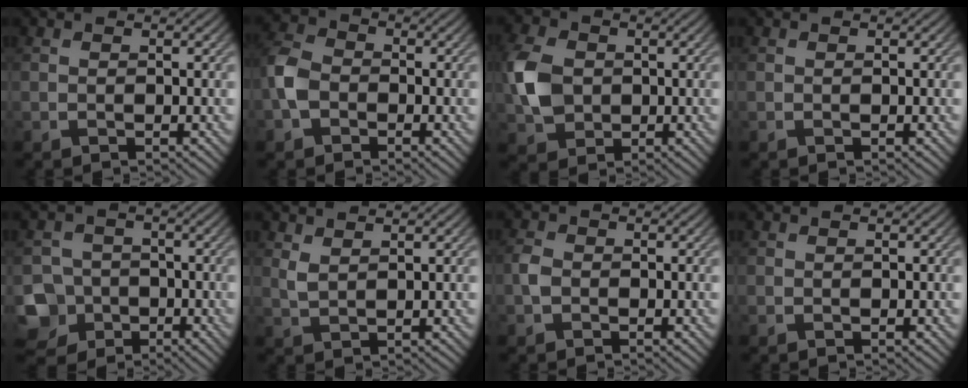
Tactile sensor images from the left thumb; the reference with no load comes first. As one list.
[{"total": 4.7, "force": [-1.7, 3.5, 2.5], "torque": [-0.067, 0.003, -0.049]}, {"total": 6.5, "force": [0.0, 5.2, 3.9], "torque": [-0.104, 0.002, -0.009]}, {"total": 0.0}, {"total": 10.4, "force": [-5.4, 8.6, 2.5], "torque": [-0.076, -0.037, -0.112]}, {"total": 1.8, "force": [1.4, 0.3, 1.0], "torque": [-0.032, 0.000, 0.031]}, {"total": 1.8, "force": [-0.6, 1.4, 1.0], "torque": [-0.023, 0.003, -0.022]}, {"total": 0.0}]